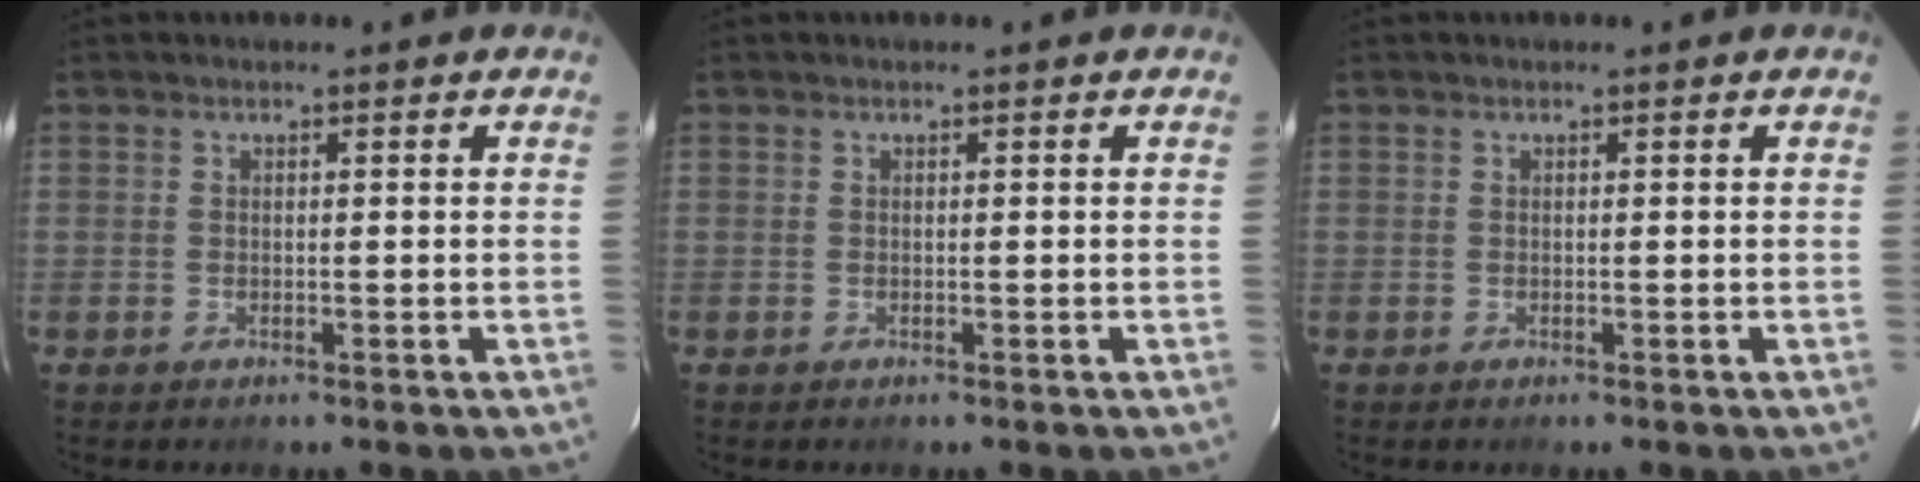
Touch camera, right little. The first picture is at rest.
{"total": 0.0}
{"total": 0.0}